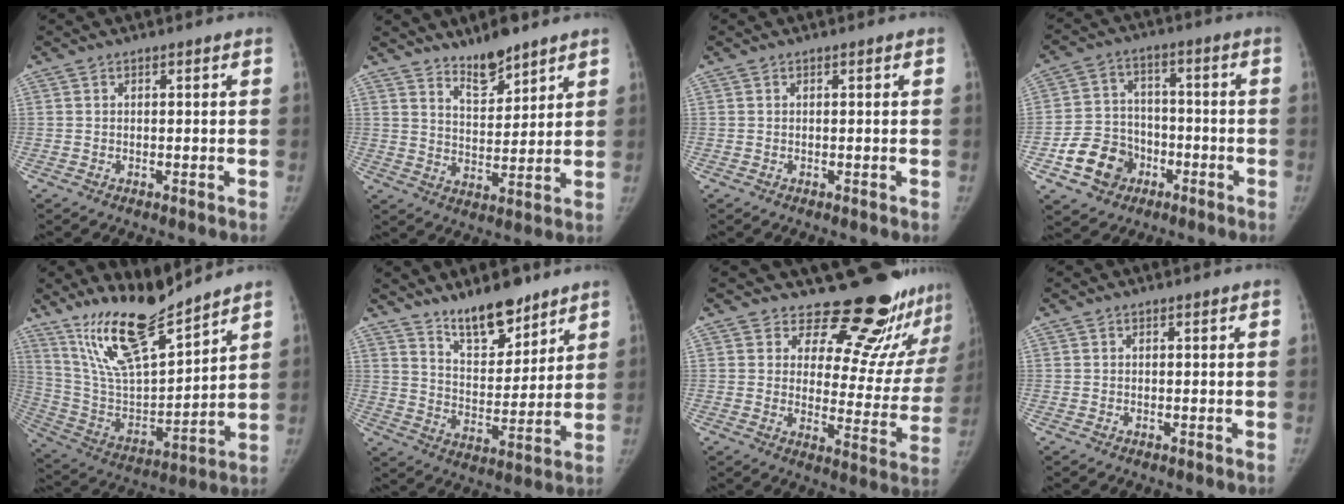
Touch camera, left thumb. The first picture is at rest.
{"total": 7.5, "force": [6.2, 2.3, 3.6], "torque": [-0.043, -0.053, 0.113]}
{"total": 0.0}
{"total": 11.0, "force": [-4.8, 9.0, 4.1], "torque": [-0.045, 0.030, -0.079]}
{"total": 17.7, "force": [14.1, 4.0, 9.9], "torque": [-0.154, -0.084, 0.275]}
{"total": 12.1, "force": [9.5, 4.6, 6.0], "torque": [-0.068, -0.073, 0.167]}
{"total": 20.4, "force": [18.1, 7.3, 6.0], "torque": [-0.020, -0.151, 0.217]}
{"total": 0.0}